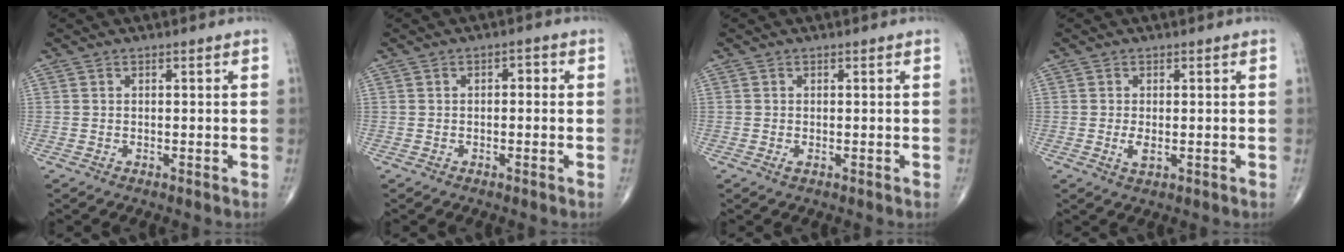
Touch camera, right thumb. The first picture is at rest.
{"total": 1.8, "force": [0.0, 1.1, 1.4], "torque": [-0.014, 0.008, -0.004]}
{"total": 0.5, "force": [-0.2, 0.2, 0.5], "torque": [-0.009, -0.003, -0.005]}
{"total": 2.0, "force": [-0.3, 0.8, 1.8], "torque": [-0.040, -0.007, -0.005]}